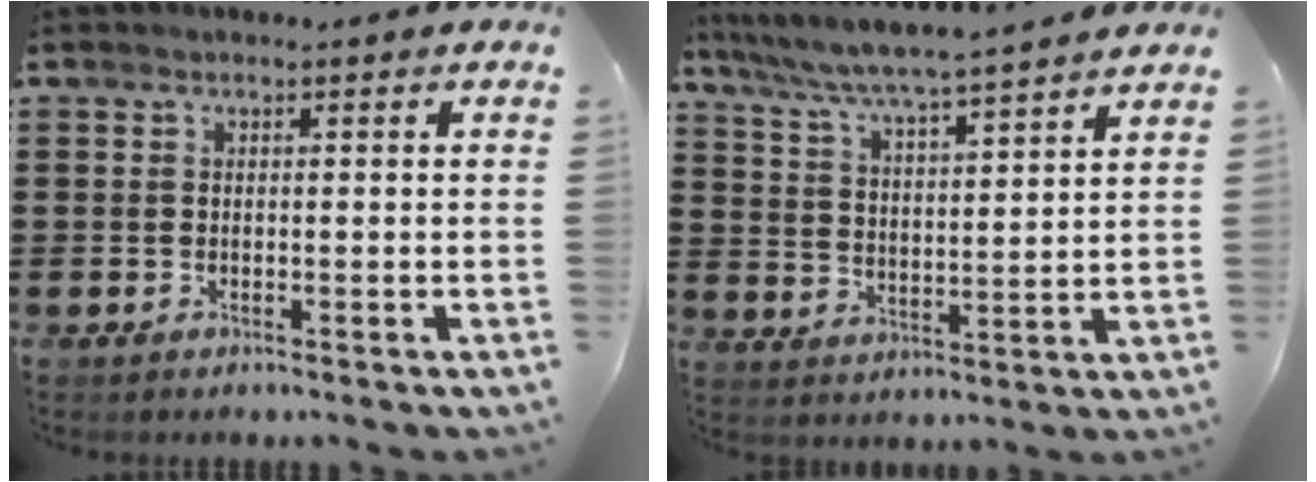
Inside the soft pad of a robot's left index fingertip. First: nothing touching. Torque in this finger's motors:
{"motor_torque": [1.12, -1.02, 0.76, 0.21]}